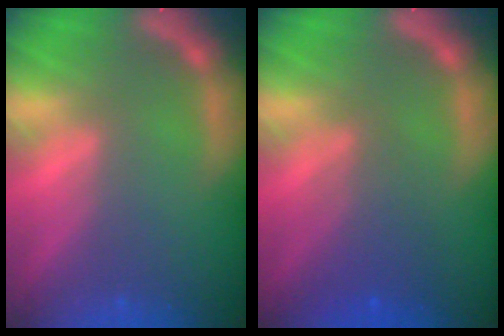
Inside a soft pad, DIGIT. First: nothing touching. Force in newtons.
{"total": 3.6}